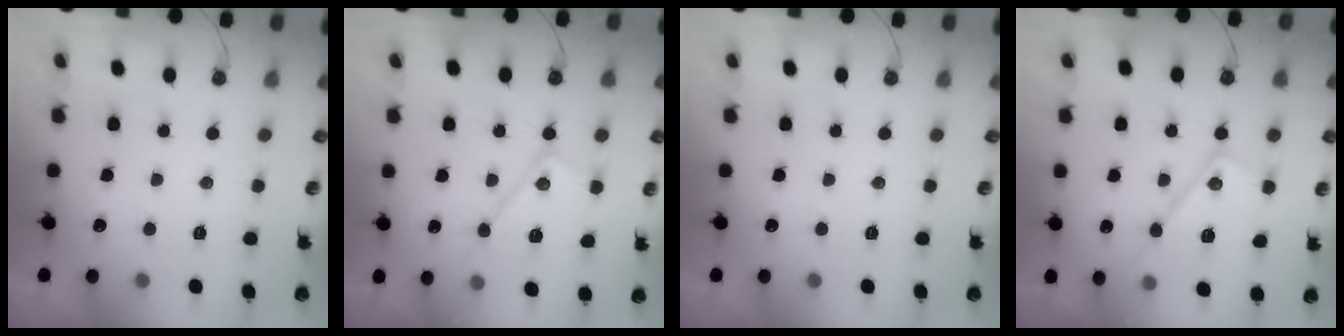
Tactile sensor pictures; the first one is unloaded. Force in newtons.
{"total": 14.0, "press": 13.9, "slide": 1.2}
{"total": 0.0}
{"total": 15.2, "press": 15.2, "slide": 0.7}